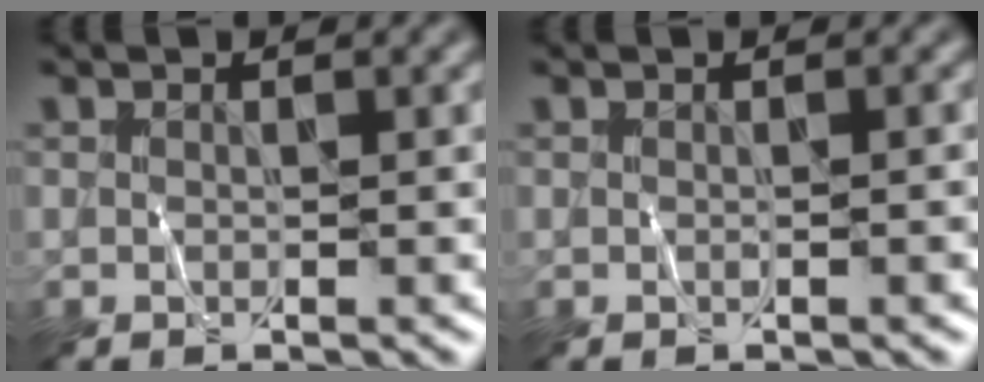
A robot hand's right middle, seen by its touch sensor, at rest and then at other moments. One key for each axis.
{"total": 0.7, "fx": -0.1, "fy": 0.0, "fz": 0.6, "tx": -0.009, "ty": 0.001, "tz": -0.001}